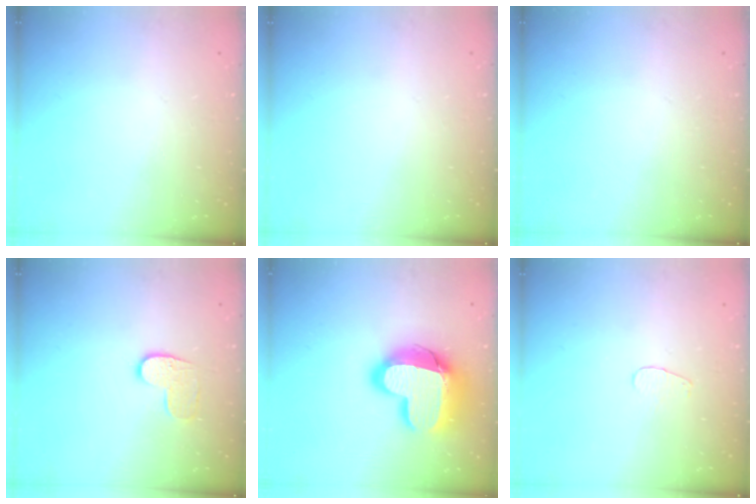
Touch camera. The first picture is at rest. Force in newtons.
{"total": 0.0}
{"total": 0.0}
{"total": 7.0, "press": 7.0, "slide": 0.2}
{"total": 18.9, "press": 18.9, "slide": 1.2}
{"total": 3.4, "press": 3.4, "slide": 0.4}